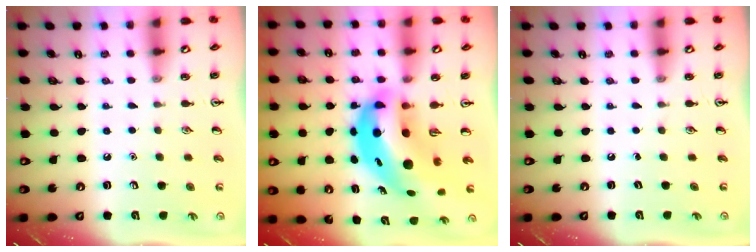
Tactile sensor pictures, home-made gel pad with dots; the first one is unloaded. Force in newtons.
{"total": 13.0, "press": 12.5, "slide": 3.5}
{"total": 0.0}